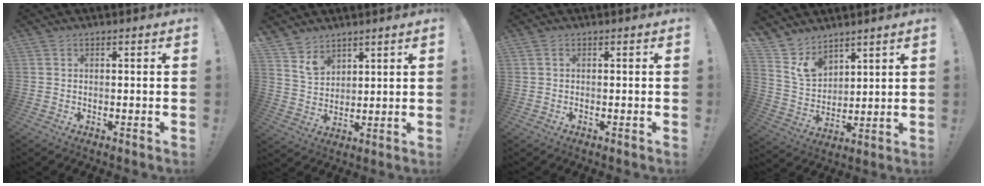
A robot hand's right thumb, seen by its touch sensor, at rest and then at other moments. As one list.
[{"total": 7.0, "force": [5.5, 4.1, 1.3], "torque": [-0.020, -0.046, 0.106]}, {"total": 0.5, "force": [0.1, 0.2, 0.5], "torque": [-0.004, -0.001, -0.001]}, {"total": 9.6, "force": [7.5, 5.5, 2.5], "torque": [-0.052, -0.055, 0.151]}]